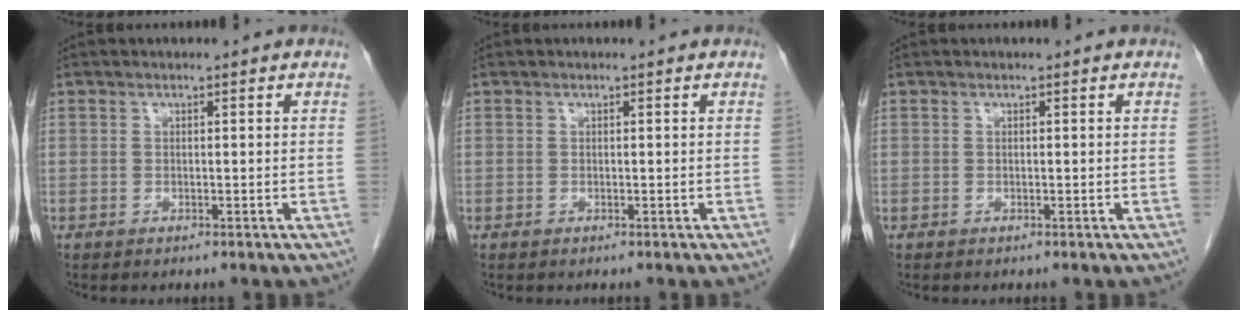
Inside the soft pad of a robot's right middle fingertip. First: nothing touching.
{"total": 0.0}
{"total": 0.0}